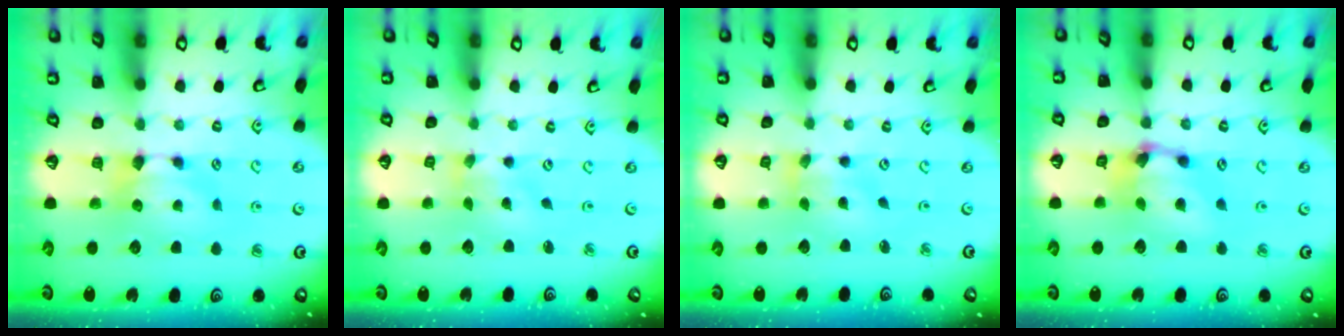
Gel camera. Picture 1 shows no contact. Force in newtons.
{"total": 2.1, "press": 1.7, "slide": 1.2}
{"total": 1.8, "press": 1.3, "slide": 1.3}
{"total": 4.6, "press": 4.1, "slide": 2.0}